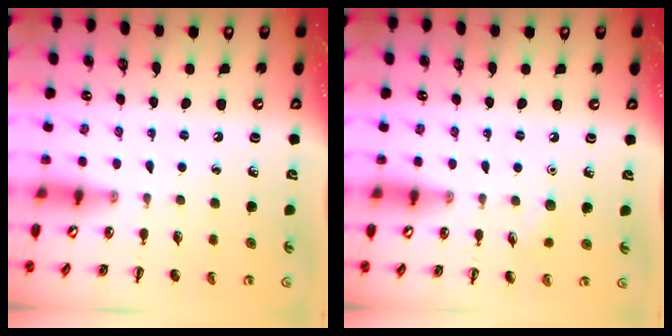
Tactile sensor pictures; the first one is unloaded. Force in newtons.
{"total": 5.3, "press": 5.0, "slide": 1.6}